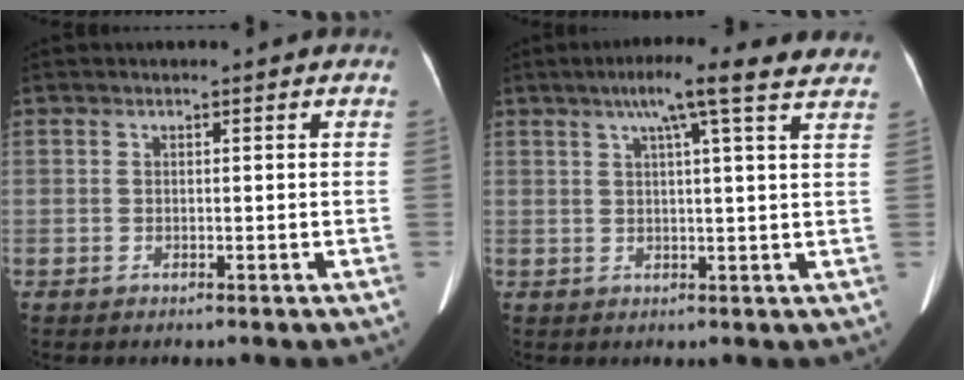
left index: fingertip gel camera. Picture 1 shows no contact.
{"total": 12.0, "force": [9.1, 0.1, 7.8], "torque": [-0.118, 0.031, 0.101]}